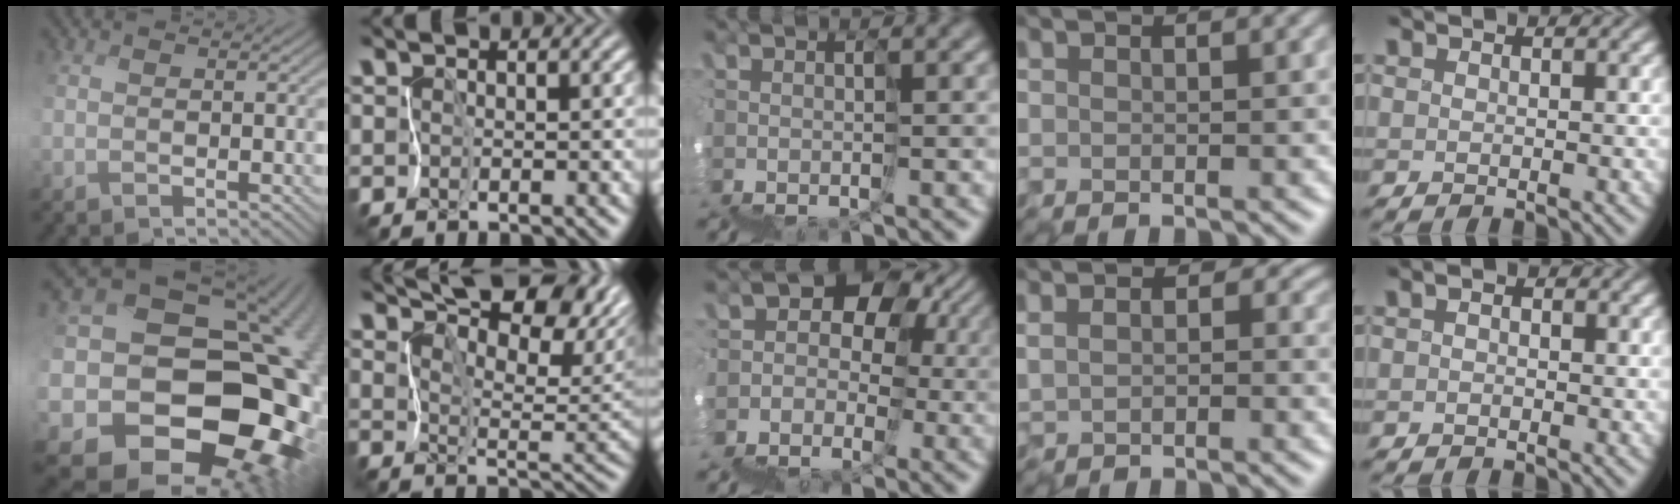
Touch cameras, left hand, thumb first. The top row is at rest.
{"thumb": {"total": 20.7, "force": [-8.4, 15.0, 11.5], "torque": [-0.189, -0.002, -0.147]}, "index": {"total": 12.5, "force": [9.7, 3.6, 7.1], "torque": [-0.123, 0.017, 0.135]}, "middle": {"total": 7.8, "force": [-0.7, 7.5, 1.9], "torque": [-0.018, 0.044, -0.027]}, "ring": {"total": 5.9, "force": [2.6, 3.9, 3.6], "torque": [-0.046, 0.035, 0.022]}, "little": {"total": 1.1, "force": [-0.6, 0.7, 0.6], "torque": [-0.011, 0.000, -0.017]}}